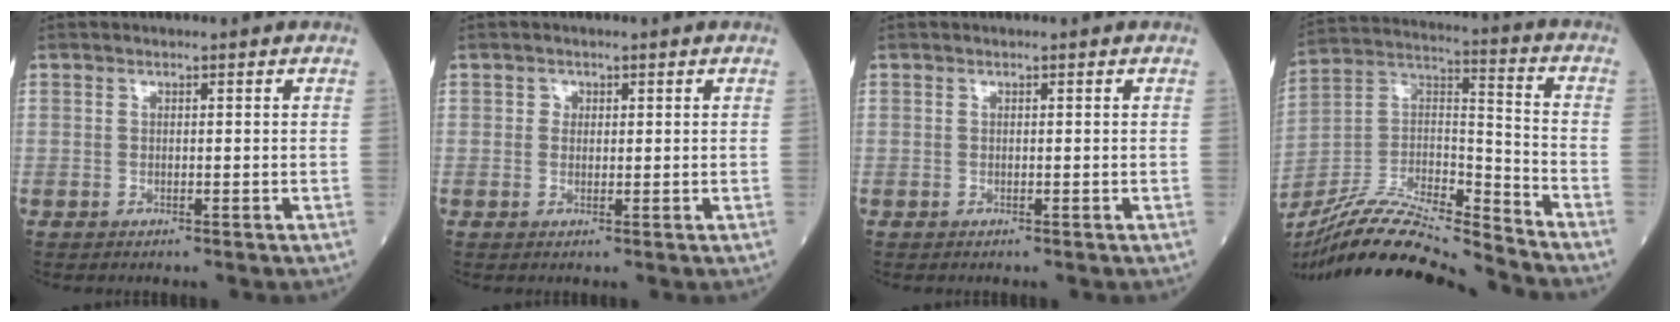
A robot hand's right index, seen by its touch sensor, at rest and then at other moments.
{"total": 1.0, "force": [0.3, 0.9, 0.3], "torque": [-0.002, -0.001, 0.004]}
{"total": 0.0}
{"total": 19.2, "force": [-18.0, 0.4, 6.8], "torque": [-0.138, 0.018, -0.326]}